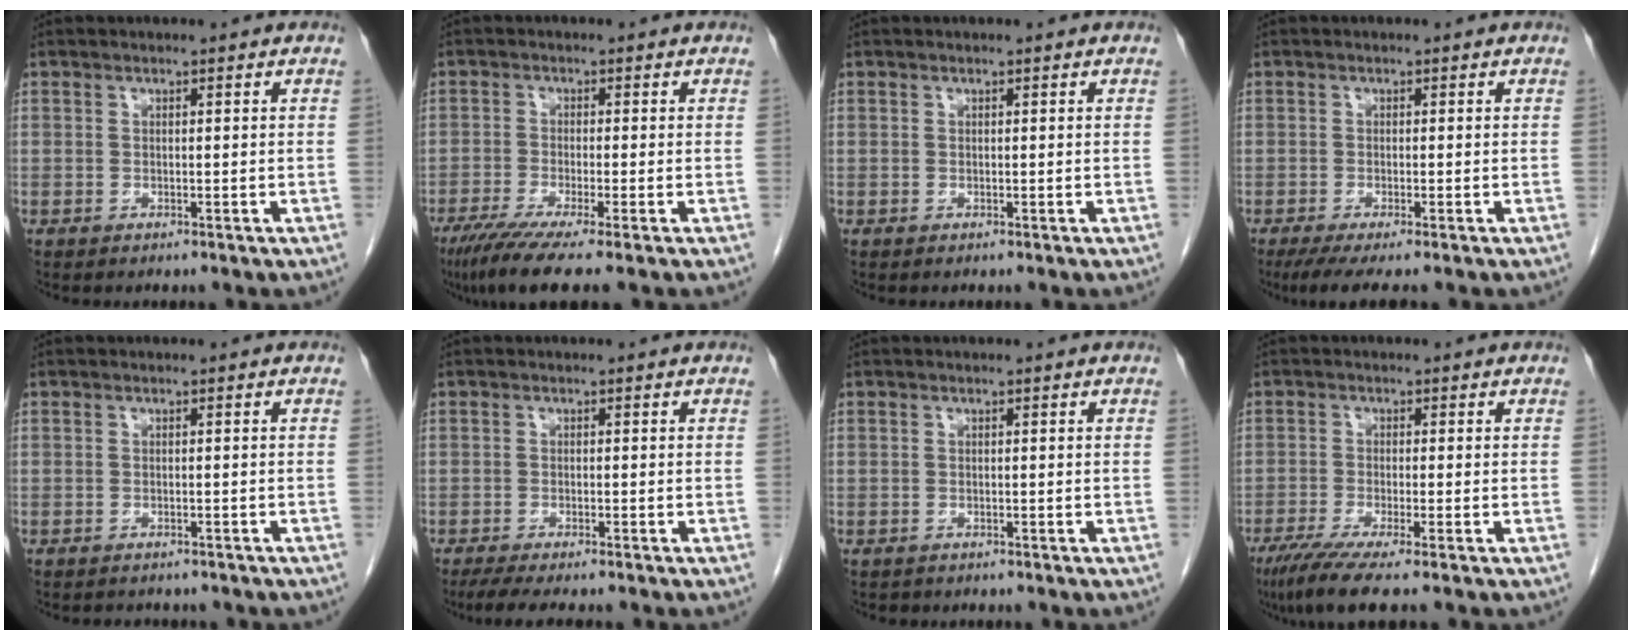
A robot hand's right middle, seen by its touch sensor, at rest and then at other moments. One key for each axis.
{"total": 8.3, "fx": -5.9, "fy": -0.2, "fz": 5.8, "tx": -0.092, "ty": -0.022, "tz": -0.097}
{"total": 0.0}
{"total": 4.7, "fx": -3.5, "fy": 0.1, "fz": 3.1, "tx": -0.045, "ty": -0.011, "tz": -0.058}
{"total": 4.3, "fx": -3.8, "fy": 1.7, "fz": 1.2, "tx": -0.016, "ty": 0.002, "tz": -0.040}
{"total": 5.2, "fx": -4.3, "fy": 0.5, "fz": 3.0, "tx": -0.045, "ty": -0.012, "tz": -0.067}
{"total": 0.8, "fx": -0.7, "fy": 0.4, "fz": 0.0, "tx": -0.011, "ty": 0.000, "tz": -0.011}
{"total": 6.7, "fx": -4.9, "fy": -0.3, "fz": 4.5, "tx": -0.073, "ty": -0.019, "tz": -0.084}